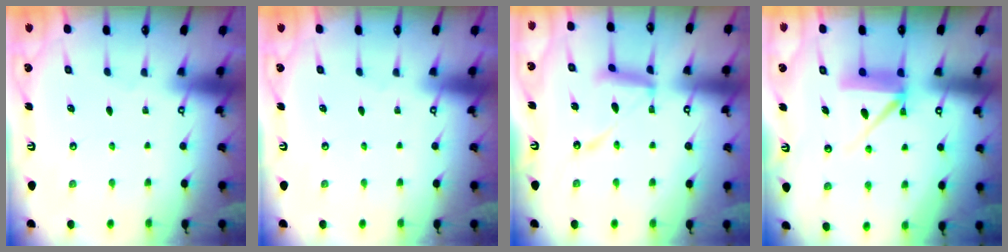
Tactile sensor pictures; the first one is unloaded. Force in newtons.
{"total": 0.0}
{"total": 13.2, "press": 13.1, "slide": 1.1}
{"total": 8.9, "press": 8.9, "slide": 0.9}